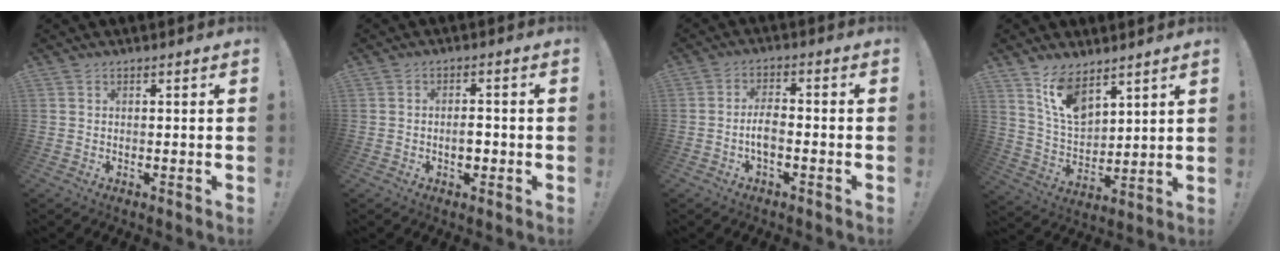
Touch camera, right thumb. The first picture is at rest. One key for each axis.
{"total": 3.7, "fx": -1.0, "fy": 2.0, "fz": 2.9, "tx": -0.038, "ty": 0.003, "tz": -0.020}
{"total": 5.3, "fx": -1.7, "fy": 2.1, "fz": 4.5, "tx": -0.091, "ty": 0.003, "tz": -0.031}
{"total": 12.0, "fx": 8.7, "fy": 6.0, "fz": 5.7, "tx": -0.117, "ty": -0.049, "tz": 0.169}